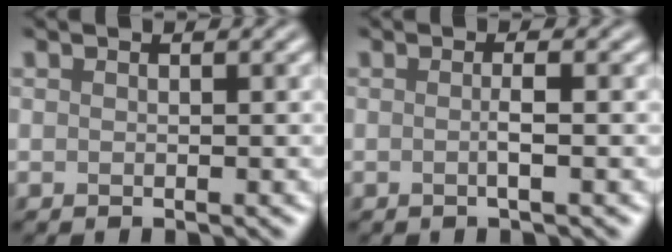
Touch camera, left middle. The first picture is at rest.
{"total": 1.4, "force": [-0.1, 0.2, 1.4], "torque": [-0.026, -0.002, -0.004]}